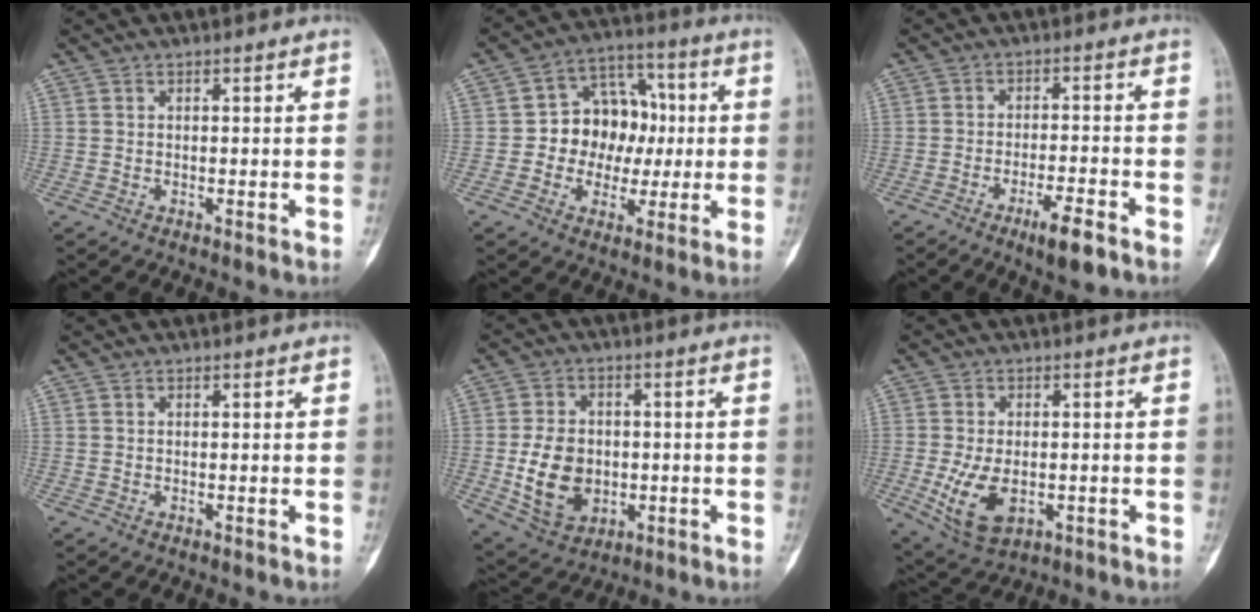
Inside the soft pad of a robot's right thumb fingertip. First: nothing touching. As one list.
[{"total": 12.7, "force": [-0.1, 10.1, 7.7], "torque": [-0.067, 0.031, -0.007]}, {"total": 6.7, "force": [-4.3, 1.4, 5.0], "torque": [-0.085, 0.018, -0.068]}, {"total": 0.0}, {"total": 11.5, "force": [-1.6, 8.6, 7.5], "torque": [-0.111, 0.002, -0.016]}, {"total": 9.0, "force": [-2.1, 5.3, 7.0], "torque": [-0.132, -0.006, -0.023]}]